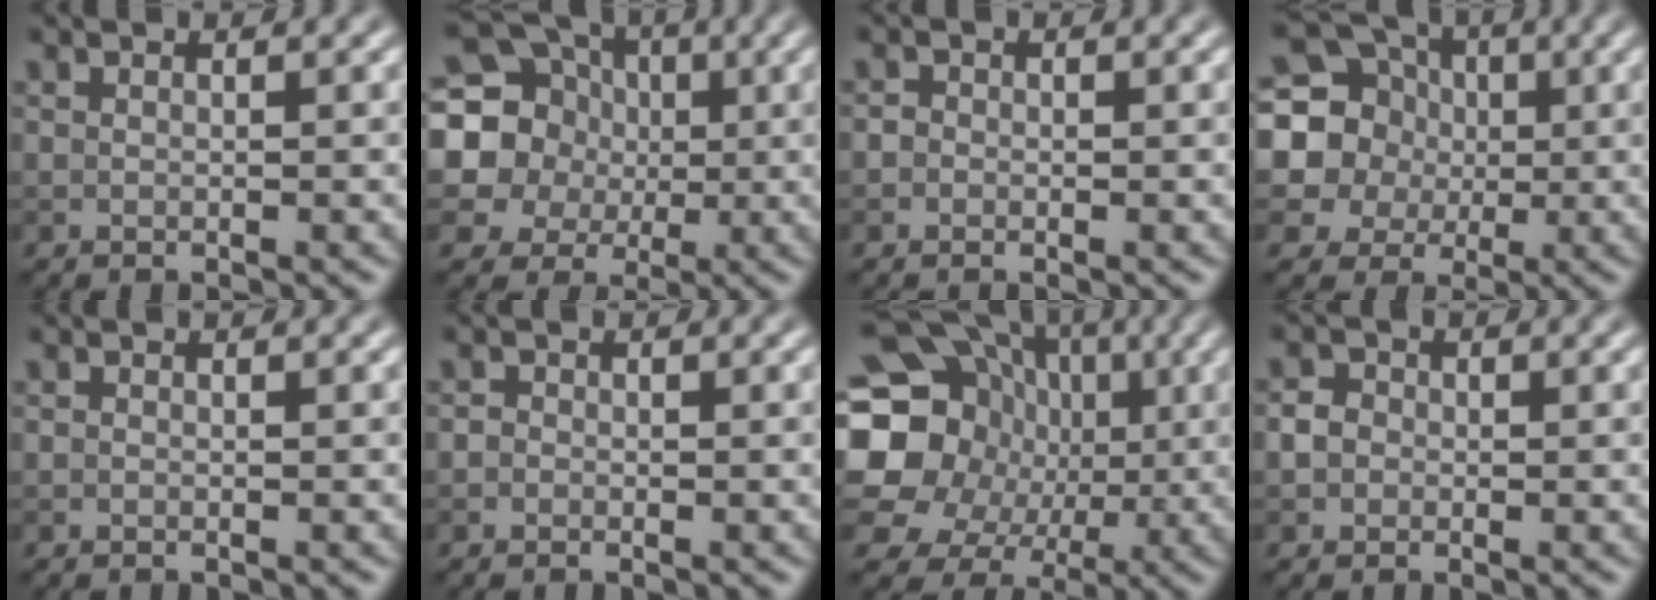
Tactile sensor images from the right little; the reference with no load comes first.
{"total": 14.5, "force": [2.6, 13.4, 5.0], "torque": [-0.150, 0.026, 0.021]}
{"total": 0.9, "force": [-0.2, 0.8, 0.2], "torque": [0.000, -0.003, -0.010]}
{"total": 13.0, "force": [2.1, 12.0, 4.5], "torque": [-0.140, 0.030, 0.020]}
{"total": 0.0}
{"total": 0.7, "force": [-0.3, 0.6, 0.1], "torque": [0.000, -0.003, -0.007]}
{"total": 18.4, "force": [0.9, 16.7, 7.8], "torque": [-0.175, 0.019, -0.018]}
{"total": 1.9, "force": [-0.2, 1.8, 0.7], "torque": [0.002, 0.005, -0.011]}